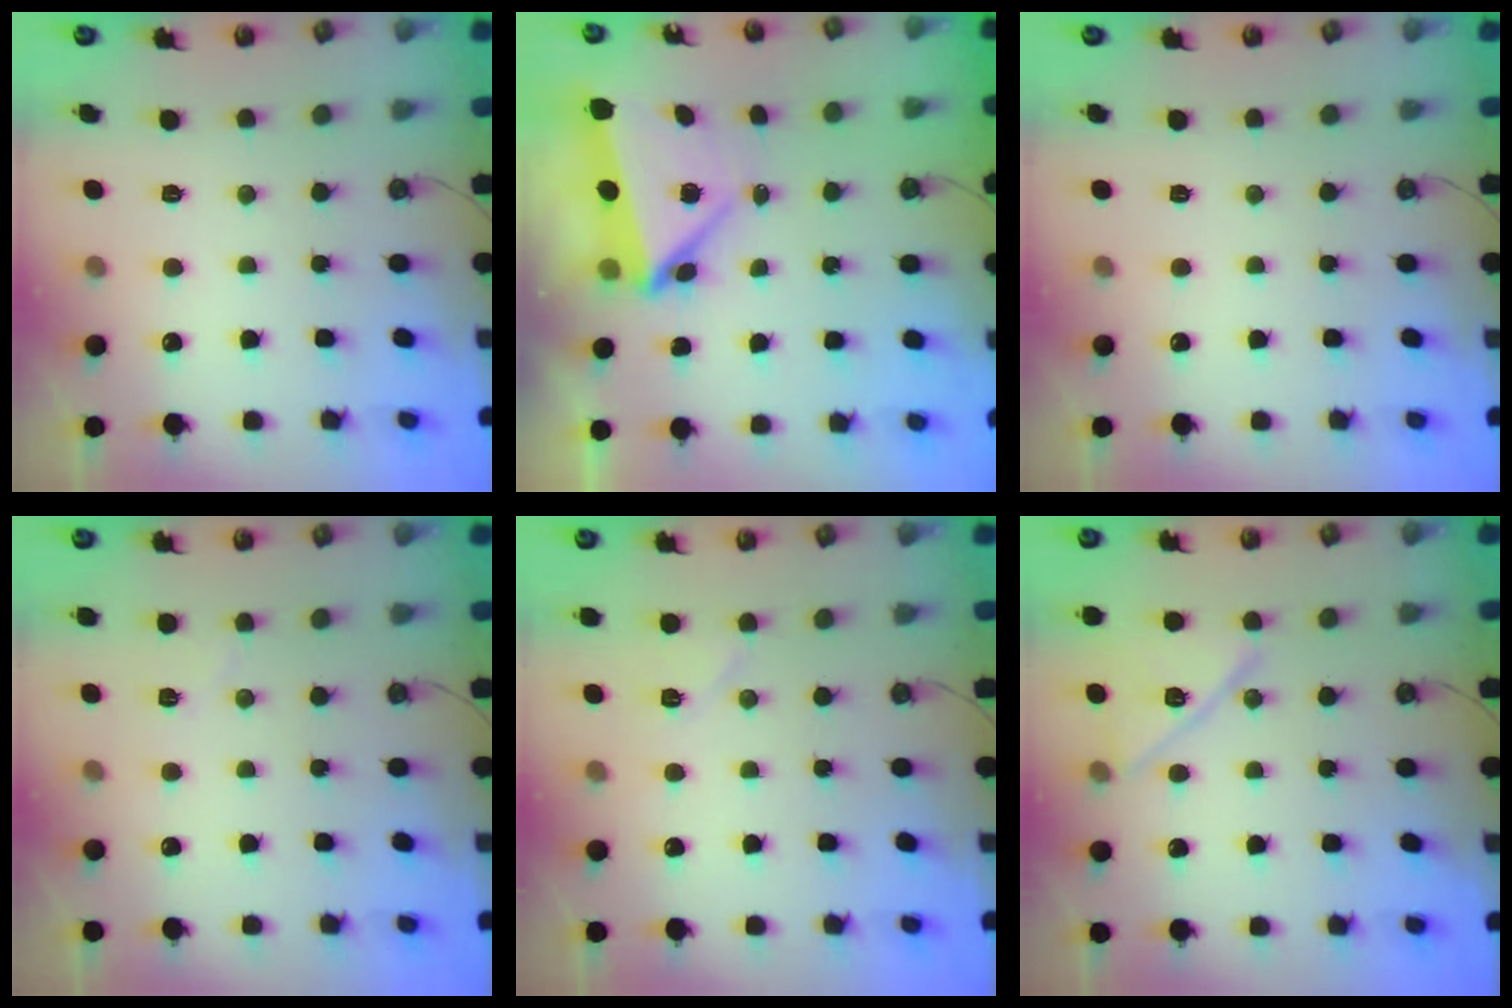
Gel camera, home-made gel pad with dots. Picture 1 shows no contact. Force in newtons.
{"total": 5.3, "press": 5.2, "slide": 0.7}
{"total": 0.0}
{"total": 3.9, "press": 3.2, "slide": 2.3}
{"total": 6.6, "press": 6.6, "slide": 0.5}
{"total": 14.2, "press": 14.0, "slide": 2.6}